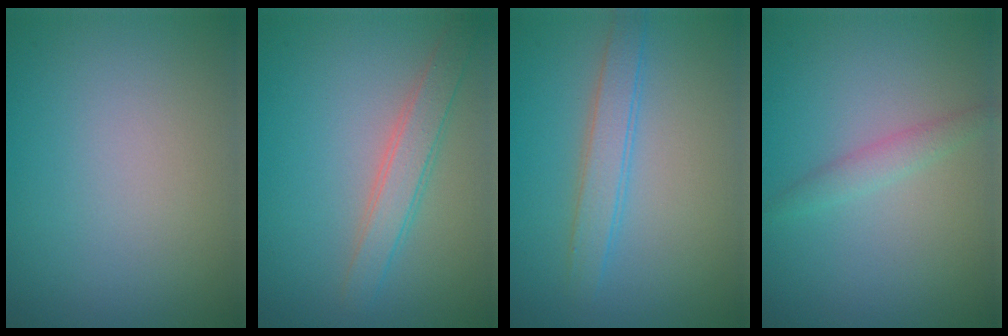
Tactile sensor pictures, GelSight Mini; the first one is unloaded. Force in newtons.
{"total": 2.8, "press": 2.8, "slide": 0.2}
{"total": 2.4, "press": 2.4, "slide": 0.1}
{"total": 1.4, "press": 1.4, "slide": 0.1}